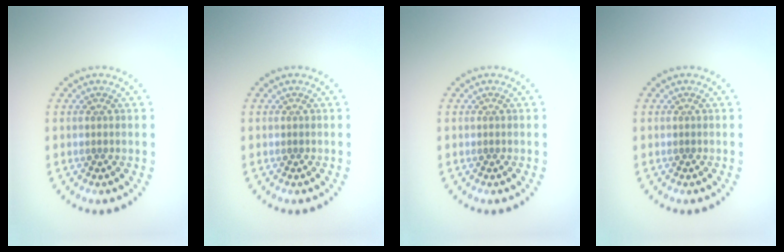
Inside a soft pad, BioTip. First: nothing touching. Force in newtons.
{"total": 0.0}
{"total": 0.0}
{"total": 0.0}